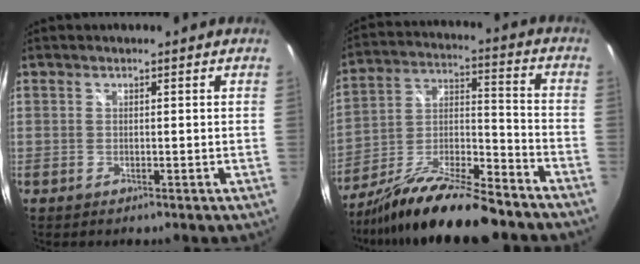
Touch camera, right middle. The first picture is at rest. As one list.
[{"total": 18.1, "force": [-14.4, 3.3, 10.5], "torque": [-0.206, -0.013, -0.247]}]